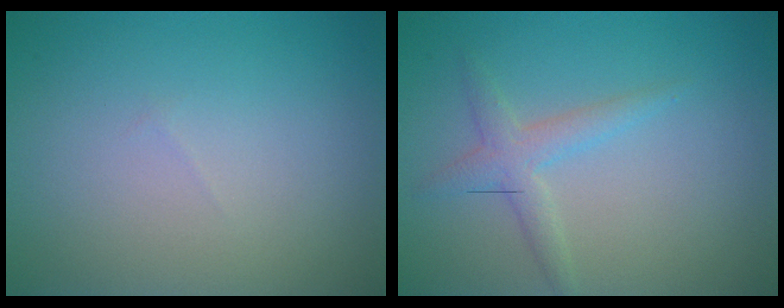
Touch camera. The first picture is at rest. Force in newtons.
{"total": 2.1, "press": 2.1, "slide": 0.1}